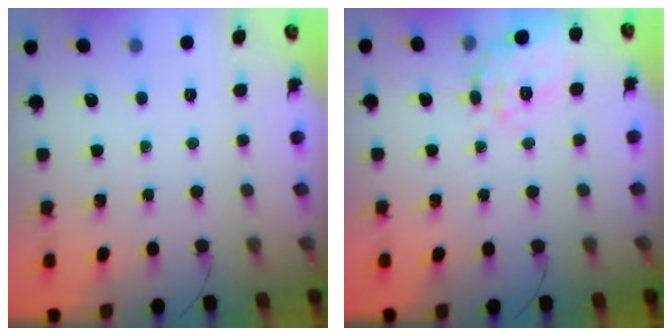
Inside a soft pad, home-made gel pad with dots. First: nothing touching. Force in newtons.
{"total": 15.9, "press": 15.8, "slide": 0.7}